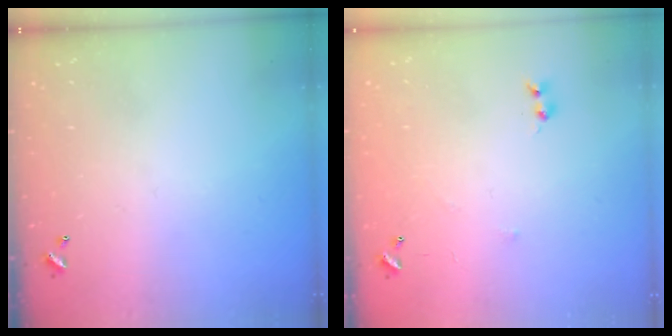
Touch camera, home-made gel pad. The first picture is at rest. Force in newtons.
{"total": 5.9, "press": 5.9, "slide": 0.7}